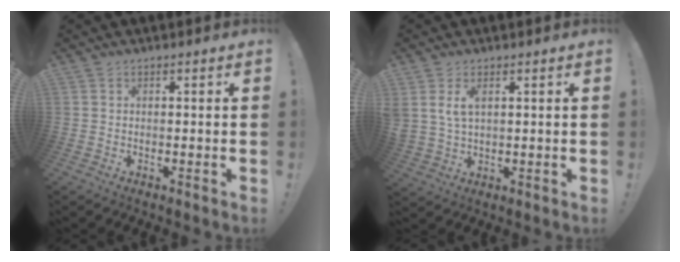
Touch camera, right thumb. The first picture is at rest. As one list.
[{"total": 5.2, "force": [2.3, 2.5, 3.9], "torque": [-0.076, -0.008, 0.040]}]